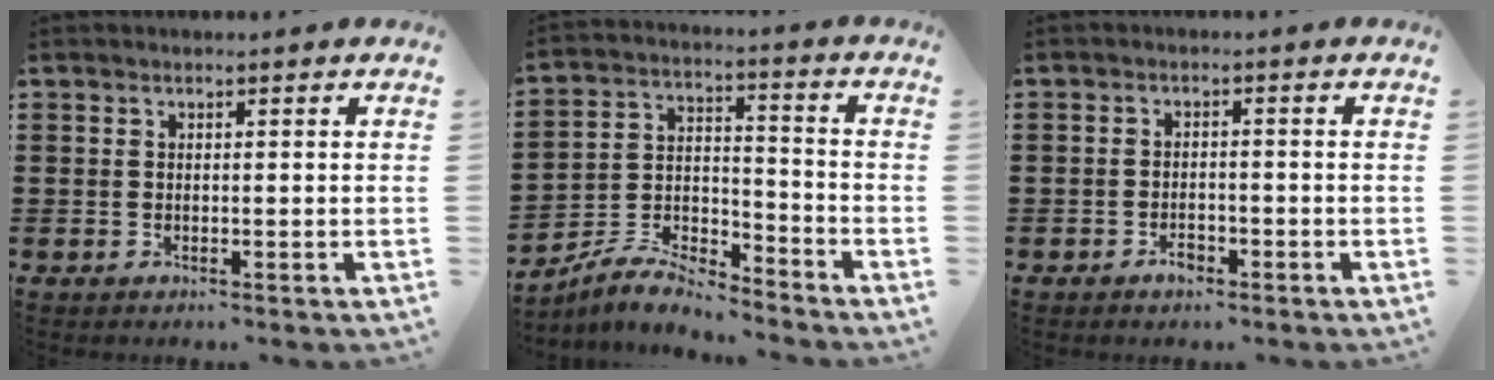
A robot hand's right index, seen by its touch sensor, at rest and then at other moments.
{"total": 6.5, "force": [-6.1, 1.4, 1.9], "torque": [-0.047, 0.008, -0.121]}
{"total": 2.3, "force": [-1.4, 1.1, 1.3], "torque": [-0.026, 0.002, -0.028]}